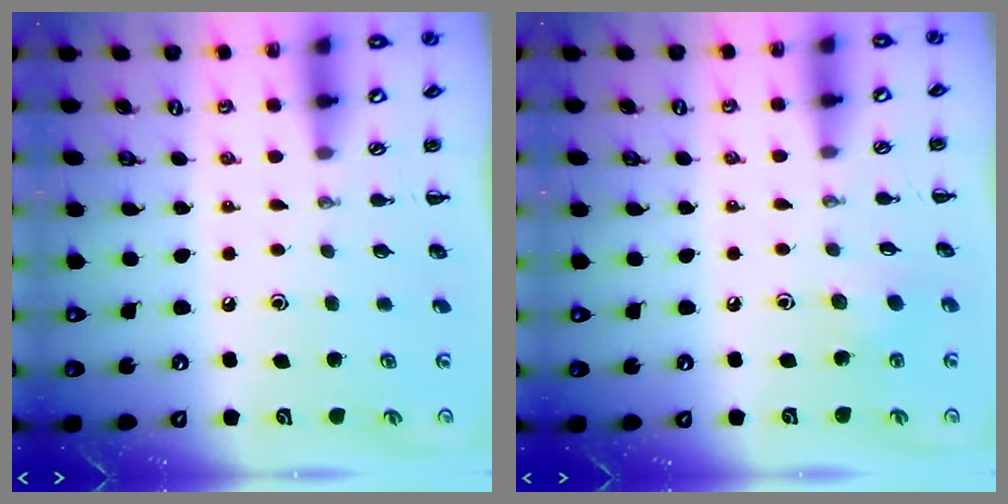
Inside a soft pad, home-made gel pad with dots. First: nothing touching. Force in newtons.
{"total": 2.9, "press": 2.8, "slide": 1.0}